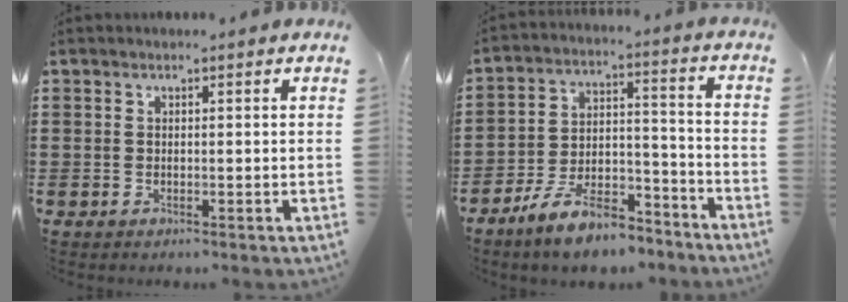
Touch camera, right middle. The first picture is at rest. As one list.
[{"total": 9.9, "force": [-8.4, 2.4, 4.8], "torque": [-0.089, 0.028, -0.161]}]